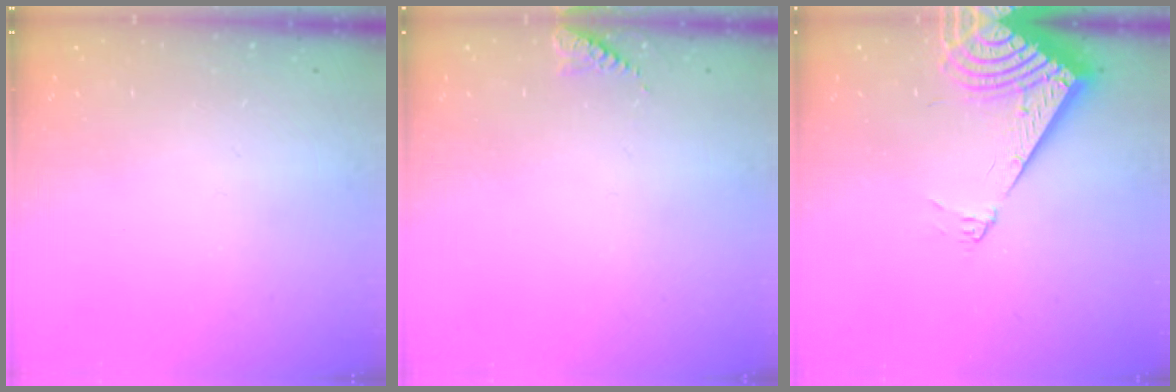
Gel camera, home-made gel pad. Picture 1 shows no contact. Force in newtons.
{"total": 6.6, "press": 6.6, "slide": 0.7}
{"total": 10.3, "press": 10.2, "slide": 1.6}